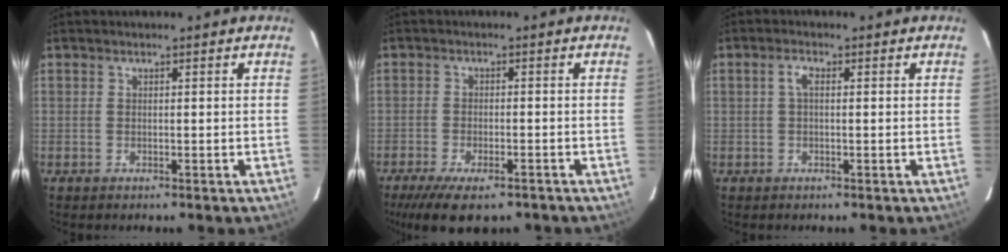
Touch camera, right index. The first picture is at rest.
{"total": 11.0, "force": [-8.0, 3.8, 6.5], "torque": [-0.149, -0.033, -0.130]}
{"total": 2.0, "force": [0.3, 0.8, 1.8], "torque": [-0.039, 0.008, 0.005]}